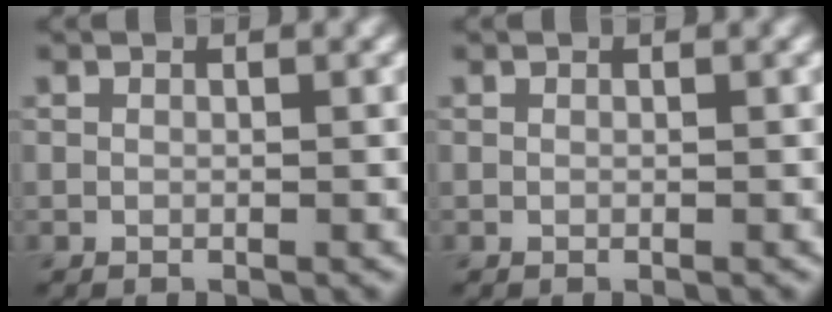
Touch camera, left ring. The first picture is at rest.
{"total": 0.0}